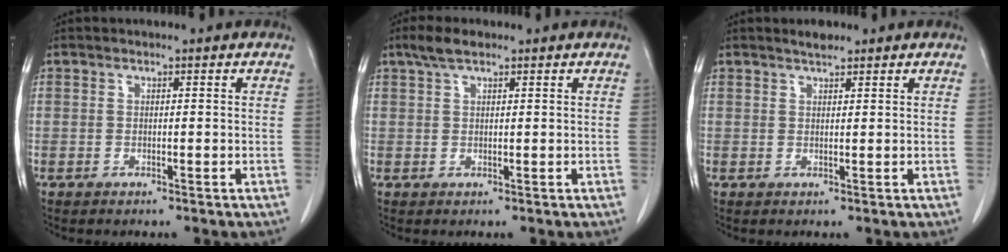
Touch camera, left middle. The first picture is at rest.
{"total": 2.9, "force": [2.1, 1.0, 1.8], "torque": [-0.043, 0.013, 0.041]}
{"total": 1.7, "force": [1.5, 0.4, 0.7], "torque": [-0.021, 0.002, 0.028]}